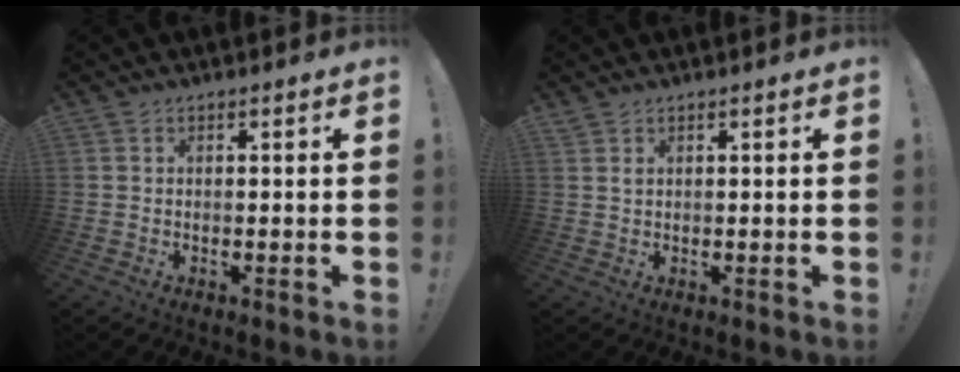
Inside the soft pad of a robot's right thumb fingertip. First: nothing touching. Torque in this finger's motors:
{"motor_torque": [0.01, -0.01, 0.15, 0.16, 0.00]}